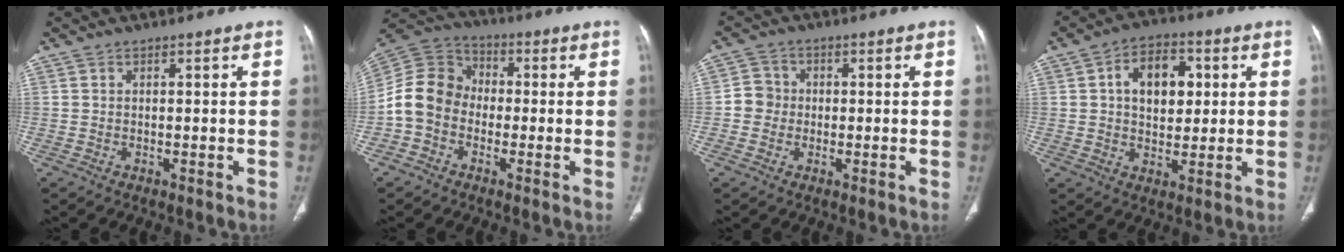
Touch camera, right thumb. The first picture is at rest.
{"total": 10.4, "force": [-2.1, 8.7, 5.3], "torque": [-0.094, 0.037, -0.053]}
{"total": 4.0, "force": [-0.4, 3.9, 1.1], "torque": [0.002, 0.010, -0.015]}
{"total": 10.5, "force": [2.3, 6.8, 7.6], "torque": [-0.090, 0.004, 0.034]}